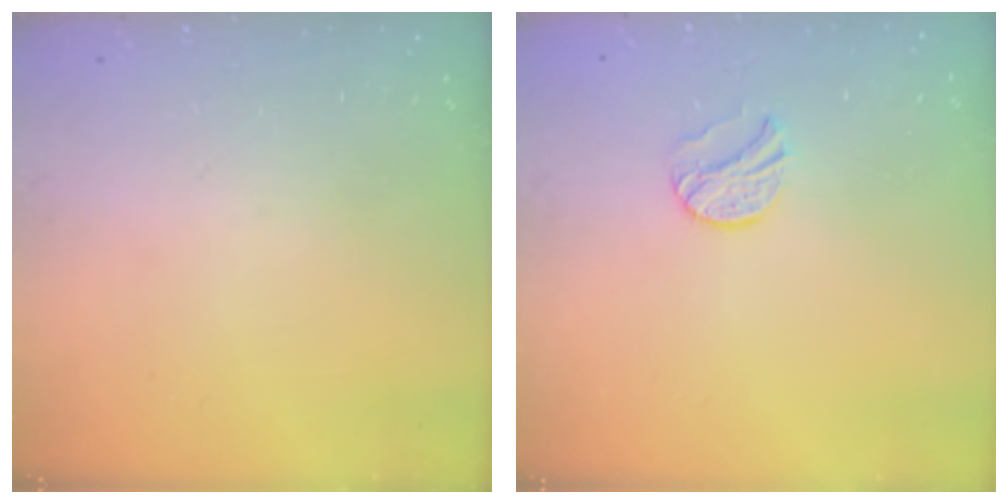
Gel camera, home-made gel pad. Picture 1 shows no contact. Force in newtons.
{"total": 9.4, "press": 9.4, "slide": 0.5}